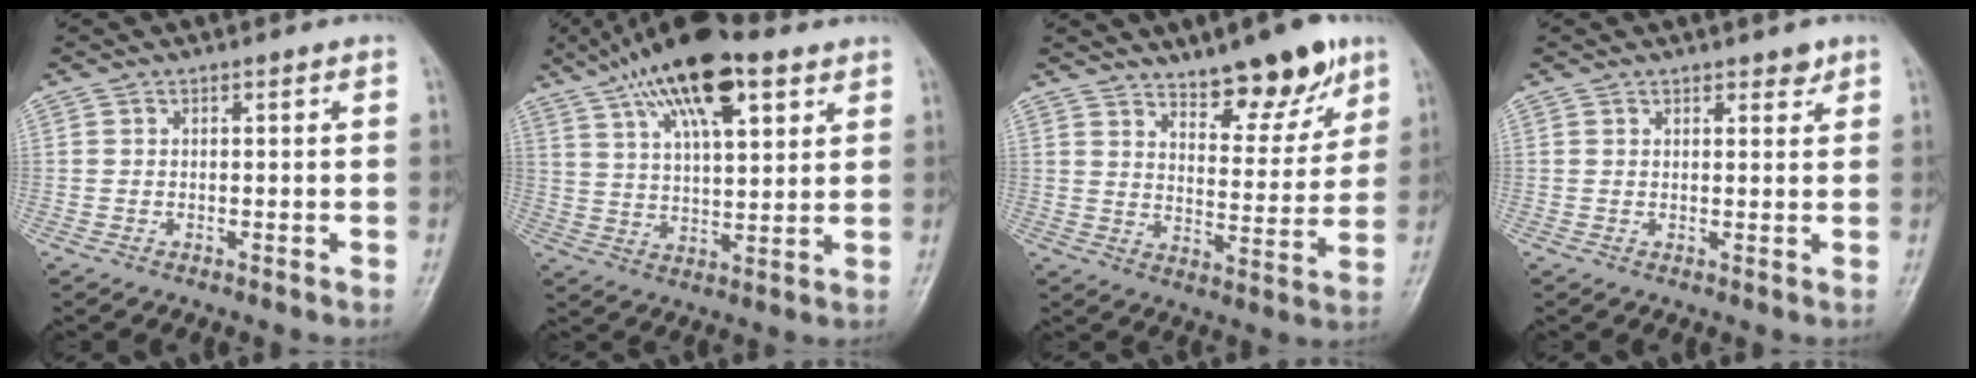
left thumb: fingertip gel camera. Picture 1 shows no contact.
{"total": 17.6, "force": [9.6, 6.8, 13.1], "torque": [-0.209, -0.013, 0.167]}
{"total": 12.4, "force": [8.7, 4.5, 7.6], "torque": [-0.076, -0.060, 0.137]}
{"total": 2.2, "force": [1.6, 1.1, 1.0], "torque": [0.002, -0.009, 0.020]}